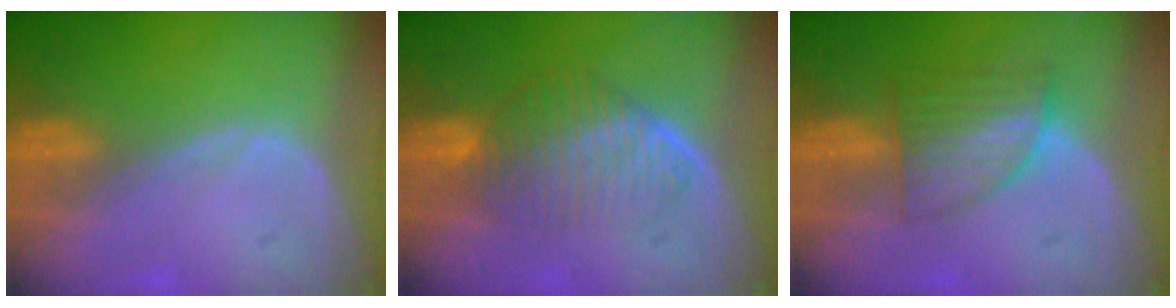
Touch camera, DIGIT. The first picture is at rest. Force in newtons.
{"total": 6.6, "press": 6.4, "slide": 1.8}
{"total": 5.9, "press": 5.7, "slide": 1.5}